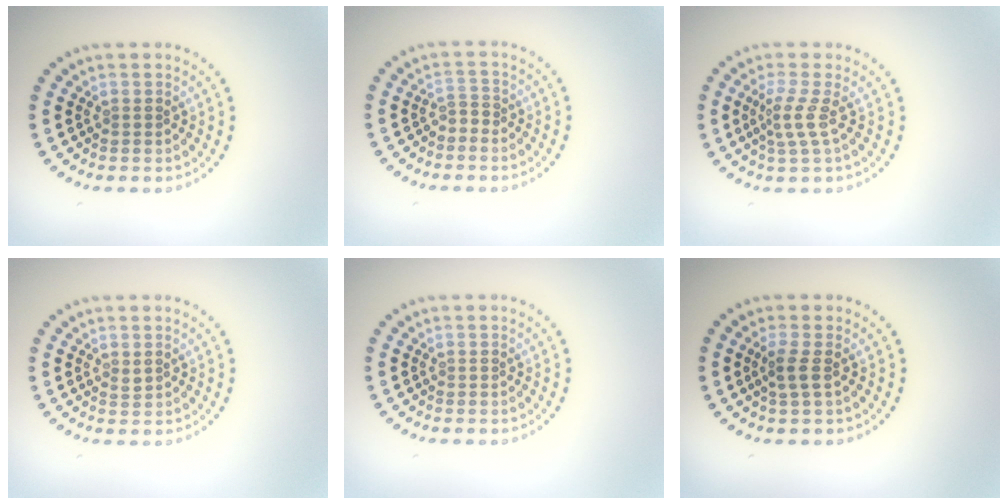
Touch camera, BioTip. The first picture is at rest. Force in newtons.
{"total": 1.0, "press": 0.8, "slide": 0.7}
{"total": 2.2, "press": 1.6, "slide": 1.6}
{"total": 0.5, "press": 0.4, "slide": 0.3}
{"total": 0.0}
{"total": 1.6, "press": 1.4, "slide": 0.9}